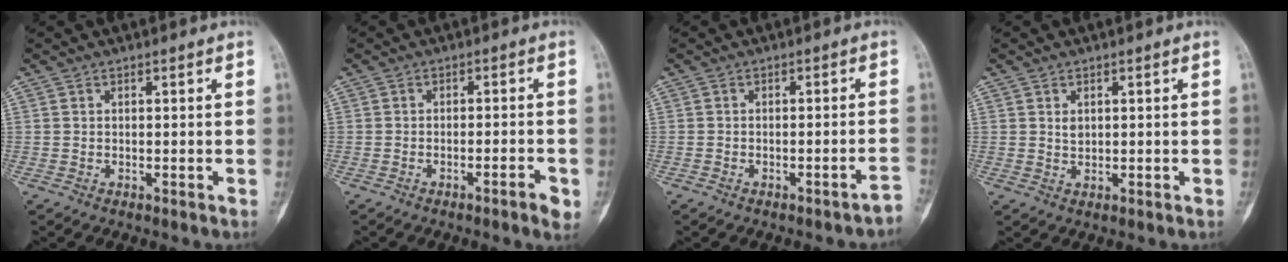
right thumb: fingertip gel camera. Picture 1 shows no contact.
{"total": 3.5, "force": [-1.8, 0.6, 2.9], "torque": [-0.039, 0.010, -0.026]}
{"total": 2.2, "force": [-1.9, 0.5, 0.9], "torque": [-0.001, 0.027, -0.024]}
{"total": 1.6, "force": [0.5, 1.2, 0.9], "torque": [-0.004, -0.004, 0.011]}